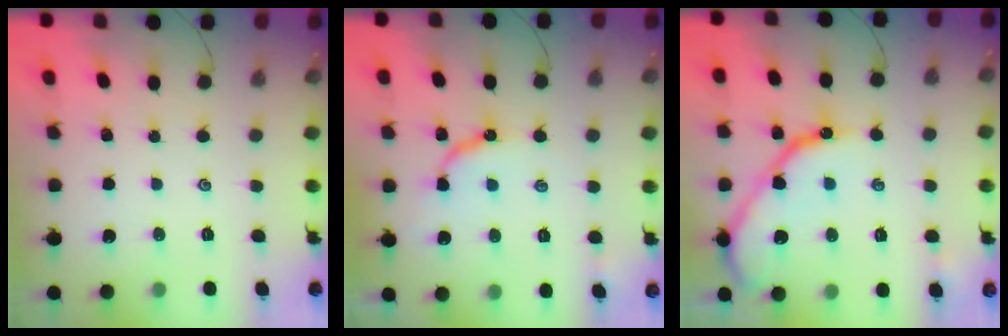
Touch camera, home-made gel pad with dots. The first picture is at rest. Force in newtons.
{"total": 8.0, "press": 8.0, "slide": 0.6}
{"total": 12.2, "press": 12.1, "slide": 1.4}